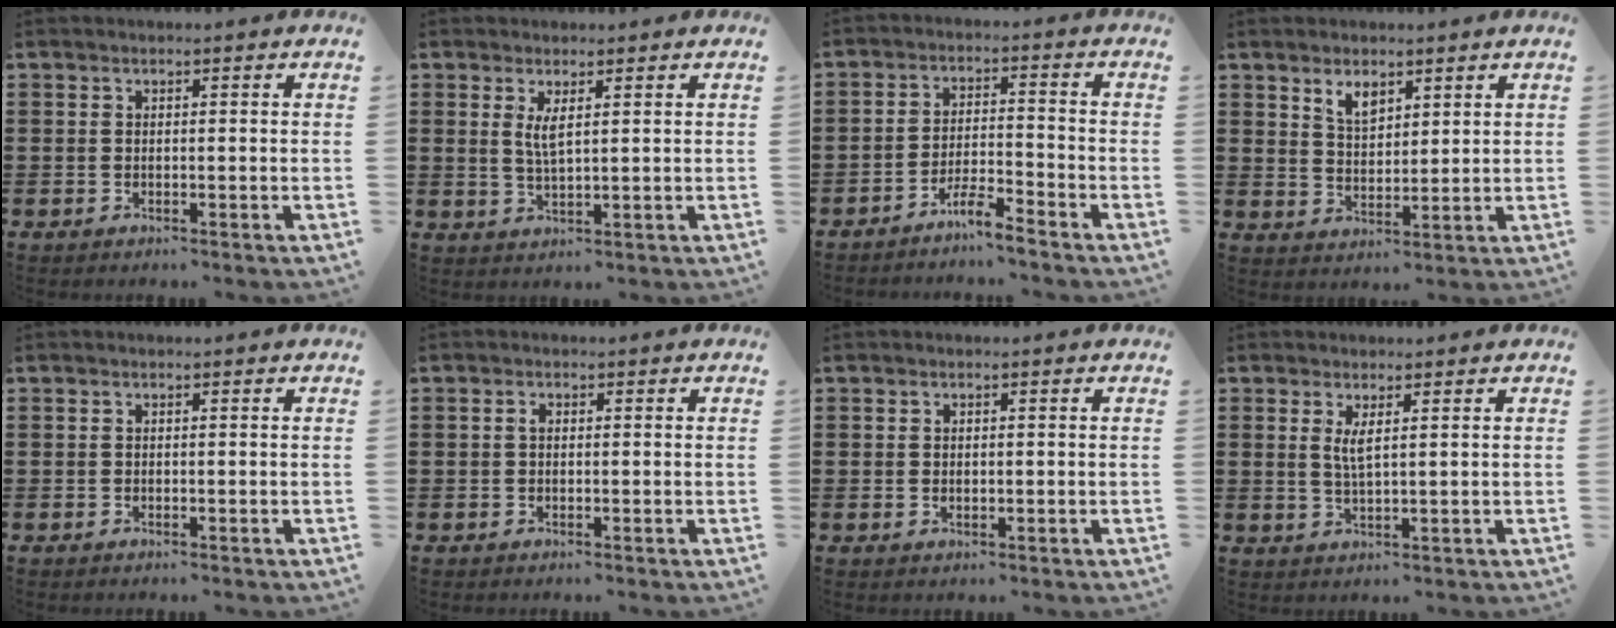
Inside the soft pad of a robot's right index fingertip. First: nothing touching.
{"total": 3.0, "force": [1.3, 0.9, 2.6], "torque": [-0.055, 0.003, 0.022]}
{"total": 4.3, "force": [-4.0, 0.0, 1.8], "torque": [-0.040, 0.004, -0.080]}
{"total": 3.7, "force": [2.7, 1.9, 1.7], "torque": [-0.033, 0.003, 0.049]}
{"total": 0.0}
{"total": 0.9, "force": [0.1, 0.6, 0.7], "torque": [-0.015, 0.003, 0.001]}
{"total": 0.6, "force": [0.2, 0.5, 0.3], "torque": [-0.006, 0.006, 0.004]}
{"total": 2.7, "force": [1.2, 0.6, 2.3], "torque": [-0.049, 0.003, 0.019]}